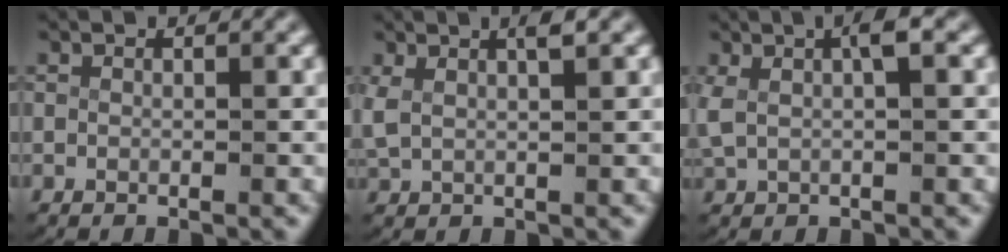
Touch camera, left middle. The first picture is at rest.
{"total": 3.8, "force": [1.8, 1.9, 2.8], "torque": [-0.059, 0.003, 0.035]}
{"total": 3.7, "force": [1.3, 1.8, 3.0], "torque": [-0.062, 0.009, 0.023]}